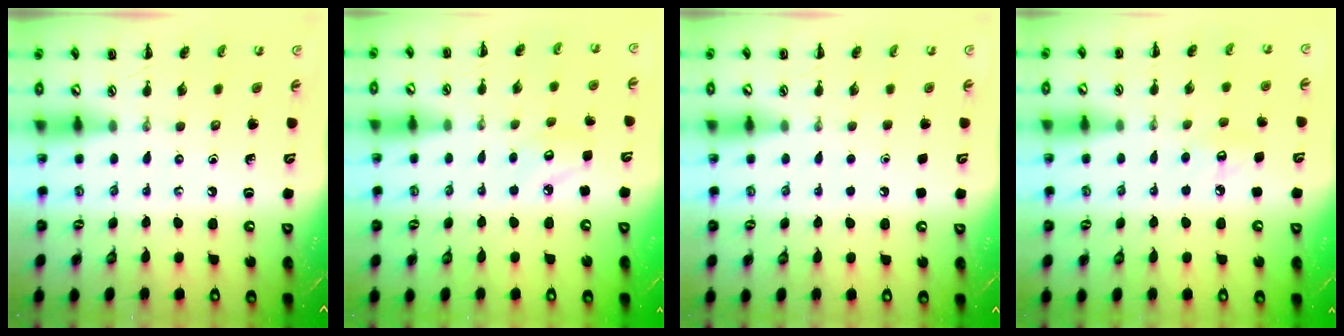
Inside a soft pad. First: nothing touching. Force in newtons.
{"total": 4.1, "press": 4.0, "slide": 0.9}
{"total": 1.8, "press": 1.8, "slide": 0.1}
{"total": 6.9, "press": 6.6, "slide": 2.0}